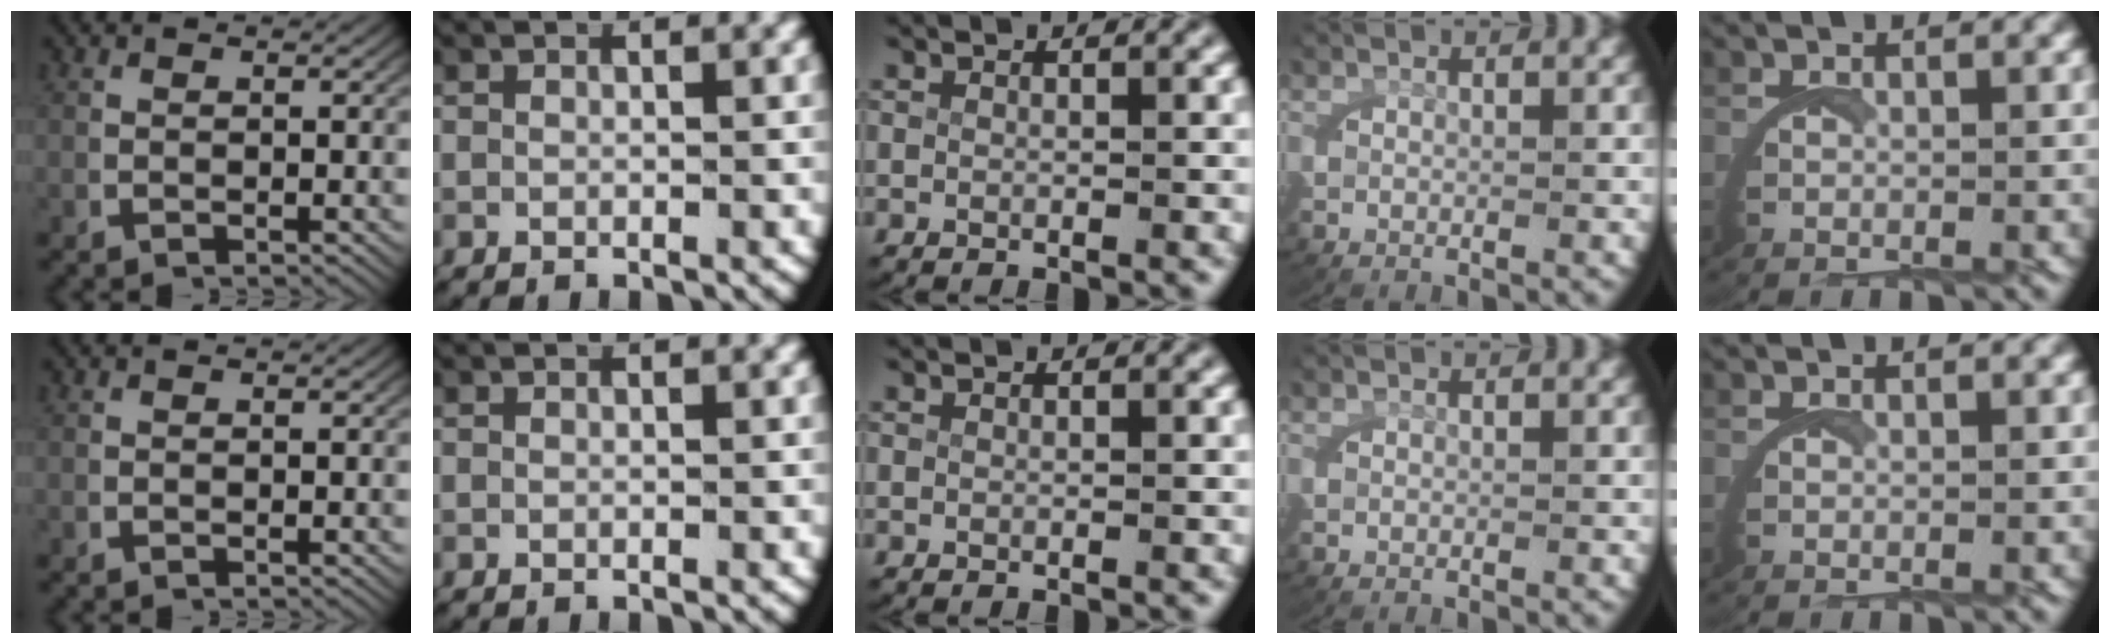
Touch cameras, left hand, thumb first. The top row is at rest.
{"thumb": {"total": 0.7, "force": [0.2, -0.6, -0.2], "torque": [0.007, -0.004, 0.009]}}